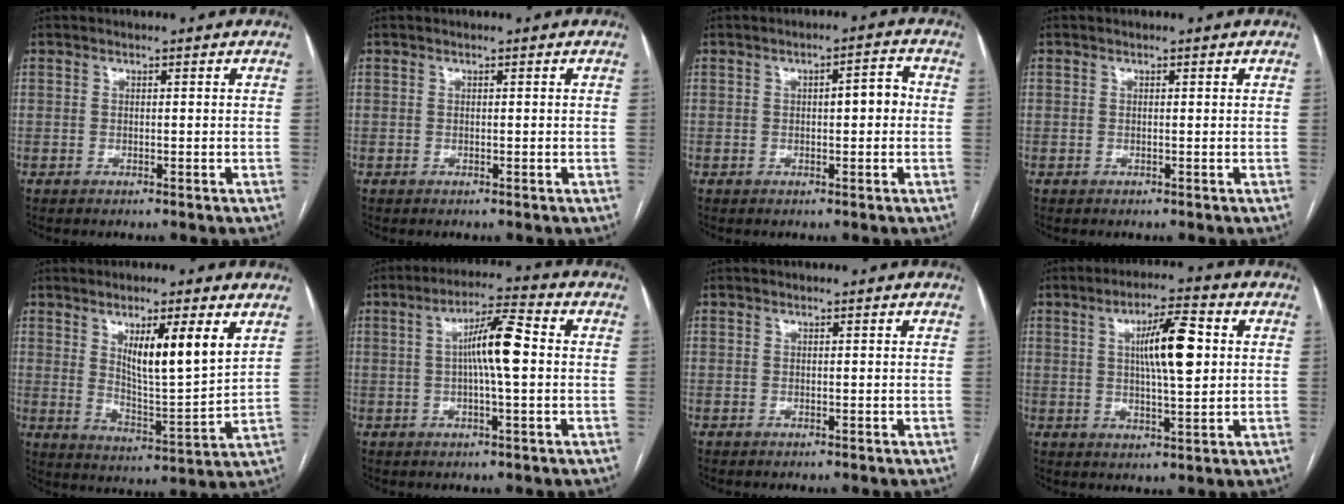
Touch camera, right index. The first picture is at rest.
{"total": 0.0}
{"total": 3.8, "force": [0.1, 1.1, 3.6], "torque": [-0.049, 0.014, -0.001]}
{"total": 0.0}
{"total": 11.3, "force": [5.1, 1.5, 10.0], "torque": [-0.168, -0.011, 0.089]}
{"total": 8.2, "force": [0.5, 0.7, 8.2], "torque": [-0.145, 0.015, 0.002]}
{"total": 0.0}
{"total": 9.6, "force": [2.0, 1.7, 9.3], "torque": [-0.158, 0.010, 0.033]}